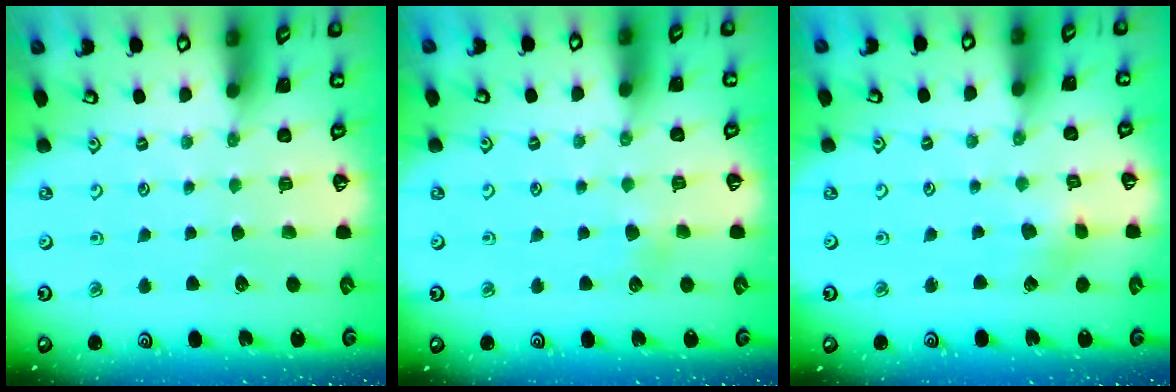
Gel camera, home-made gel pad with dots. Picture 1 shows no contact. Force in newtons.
{"total": 3.6, "press": 3.5, "slide": 0.8}
{"total": 3.1, "press": 3.1, "slide": 0.3}